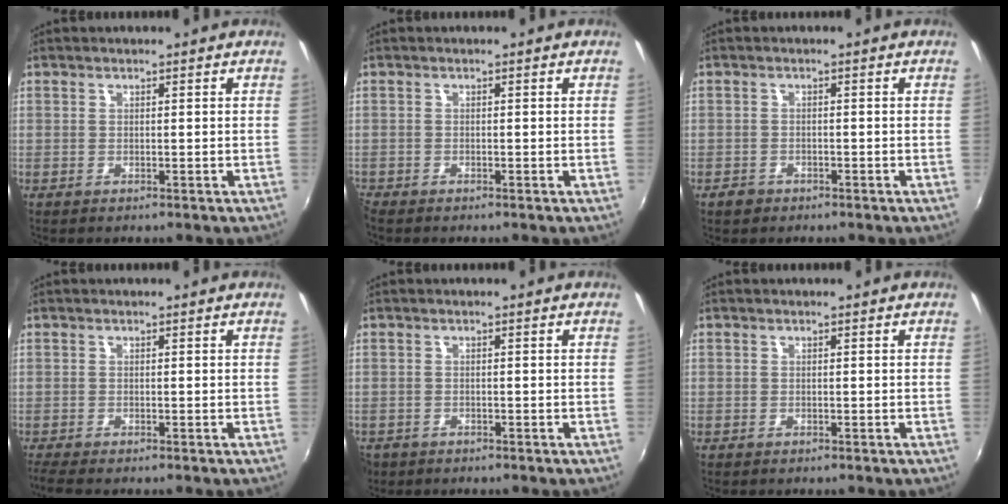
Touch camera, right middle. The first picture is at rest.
{"total": 1.2, "force": [-1.2, 0.2, 0.2], "torque": [-0.007, -0.008, -0.026]}
{"total": 2.0, "force": [-1.4, 1.4, 0.5], "torque": [-0.014, -0.001, -0.023]}
{"total": 2.5, "force": [-2.2, 0.2, 1.3], "torque": [-0.031, -0.015, -0.042]}
{"total": 3.4, "force": [-2.2, 2.4, 1.1], "torque": [-0.034, -0.009, -0.037]}
{"total": 0.5, "force": [-0.4, 0.4, 0.0], "torque": [0.000, 0.000, -0.007]}